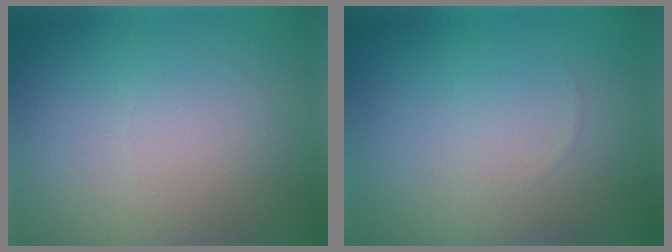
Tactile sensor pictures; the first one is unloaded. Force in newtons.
{"total": 0.0}